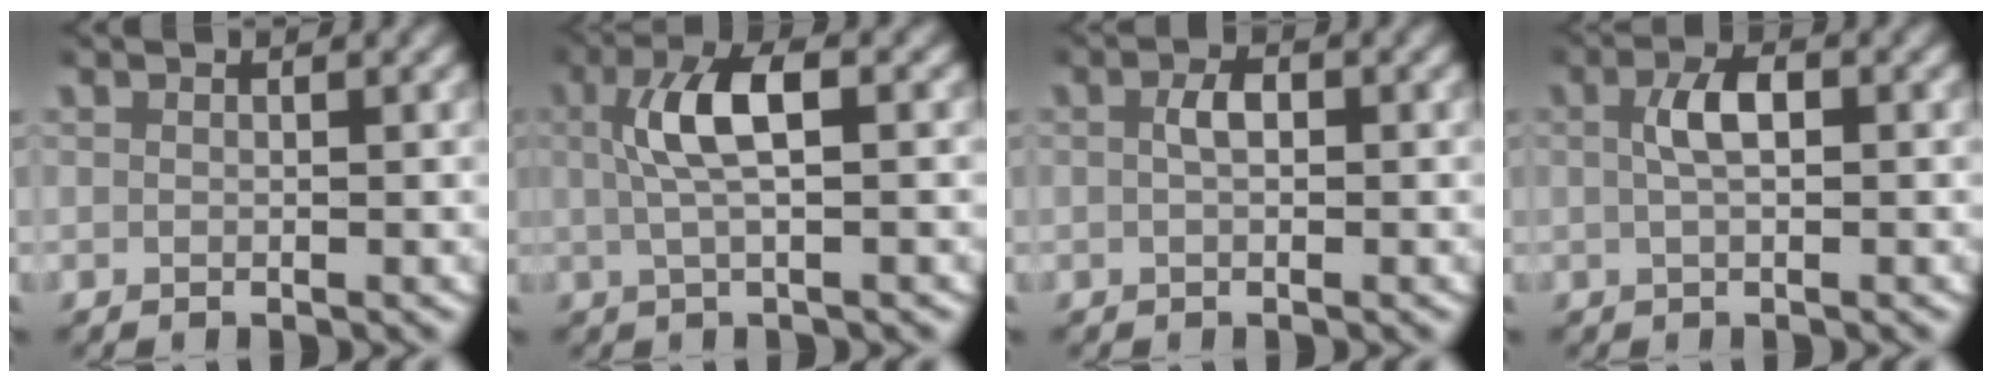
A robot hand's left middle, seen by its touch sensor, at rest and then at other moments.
{"total": 4.5, "force": [0.4, 1.1, 4.3], "torque": [-0.085, 0.013, 0.003]}
{"total": 1.6, "force": [-0.1, 0.8, 1.4], "torque": [-0.027, 0.002, -0.002]}
{"total": 2.7, "force": [0.2, 1.1, 2.4], "torque": [-0.045, 0.007, 0.000]}